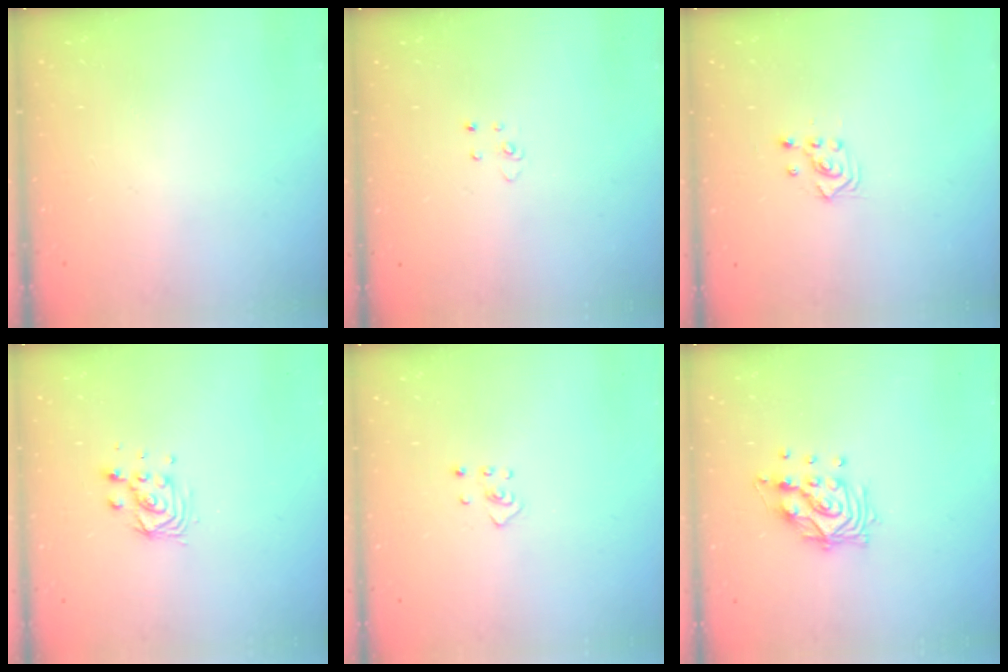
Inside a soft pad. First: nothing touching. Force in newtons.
{"total": 2.9, "press": 2.9, "slide": 0.2}
{"total": 2.5, "press": 2.5, "slide": 0.3}
{"total": 5.9, "press": 5.9, "slide": 0.5}
{"total": 2.4, "press": 2.3, "slide": 0.4}
{"total": 10.8, "press": 10.8, "slide": 0.7}